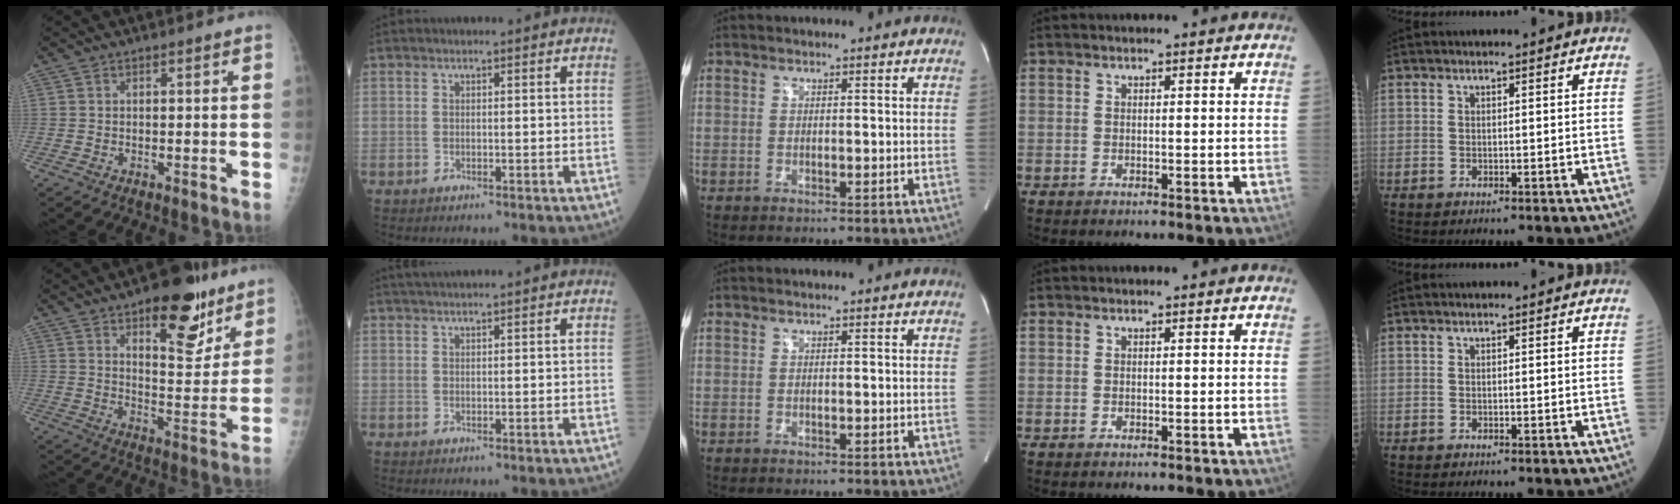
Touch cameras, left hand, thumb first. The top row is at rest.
{"thumb": {"total": 16.0, "force": [9.7, 6.9, 10.6], "torque": [-0.092, -0.059, 0.141]}, "index": {"total": 2.6, "force": [2.2, -0.6, 1.1], "torque": [-0.014, 0.017, 0.044]}}